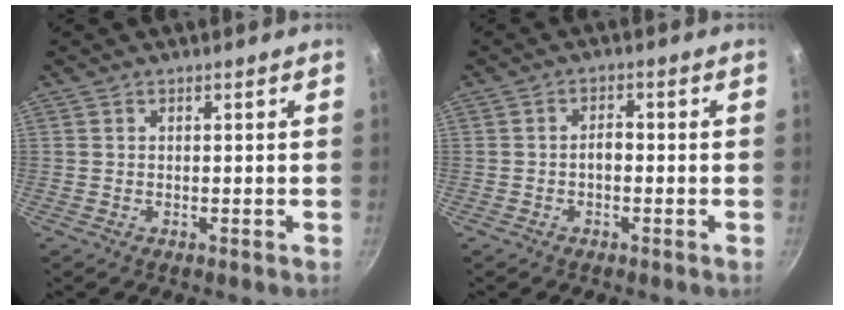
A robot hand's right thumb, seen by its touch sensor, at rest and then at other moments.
{"total": 2.2, "force": [-0.6, 1.3, 1.7], "torque": [-0.020, 0.012, -0.012]}